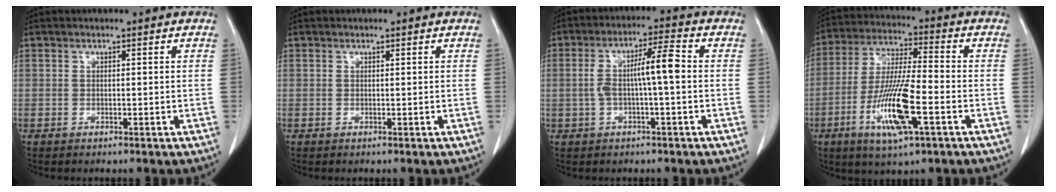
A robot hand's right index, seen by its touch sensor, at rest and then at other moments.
{"total": 0.0}
{"total": 7.2, "force": [-0.1, 0.8, 7.1], "torque": [-0.136, 0.021, -0.003]}
{"total": 13.3, "force": [-4.8, 1.9, 12.3], "torque": [-0.246, -0.015, -0.087]}